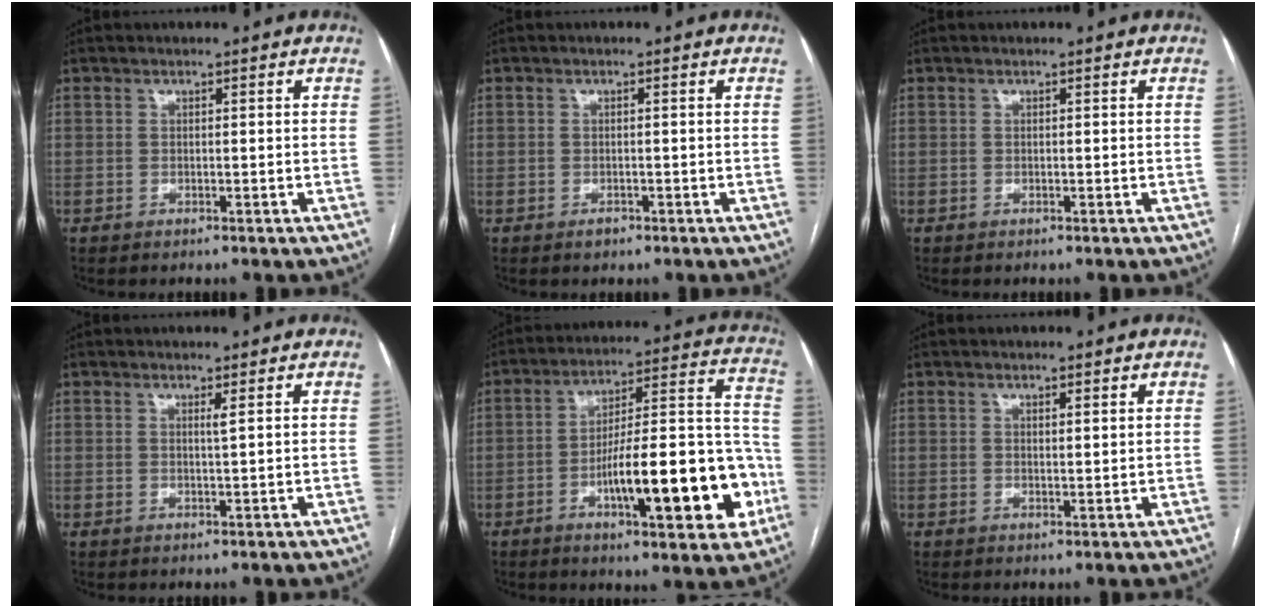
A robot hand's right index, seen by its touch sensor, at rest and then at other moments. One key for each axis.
{"total": 1.1, "fx": -0.7, "fy": 0.6, "fz": 0.5, "tx": -0.006, "ty": 0.001, "tz": -0.009}
{"total": 0.0}
{"total": 0.8, "fx": 0.4, "fy": -0.3, "fz": 0.7, "tx": -0.021, "ty": -0.006, "tz": 0.010}
{"total": 20.1, "fx": -6.8, "fy": 4.6, "fz": 18.4, "tx": -0.237, "ty": 0.031, "tz": -0.087}
{"total": 1.0, "fx": 0.8, "fy": 0.1, "fz": 0.7, "tx": -0.011, "ty": -0.003, "tz": 0.012}